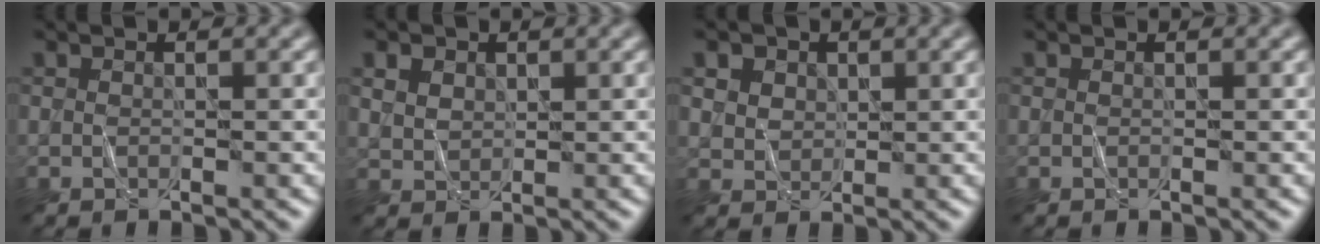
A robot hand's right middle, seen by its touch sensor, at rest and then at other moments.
{"total": 2.6, "force": [1.3, 1.8, 1.3], "torque": [-0.032, 0.005, 0.027]}
{"total": 5.1, "force": [2.7, 3.6, 2.3], "torque": [-0.057, 0.010, 0.044]}
{"total": 0.0}